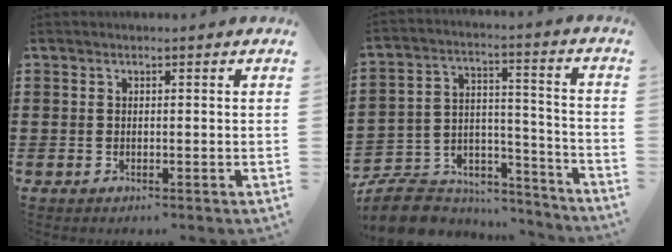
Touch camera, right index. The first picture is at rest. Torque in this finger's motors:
{"motor_torque": [-0.74, 0.78, -1.05, -0.21]}